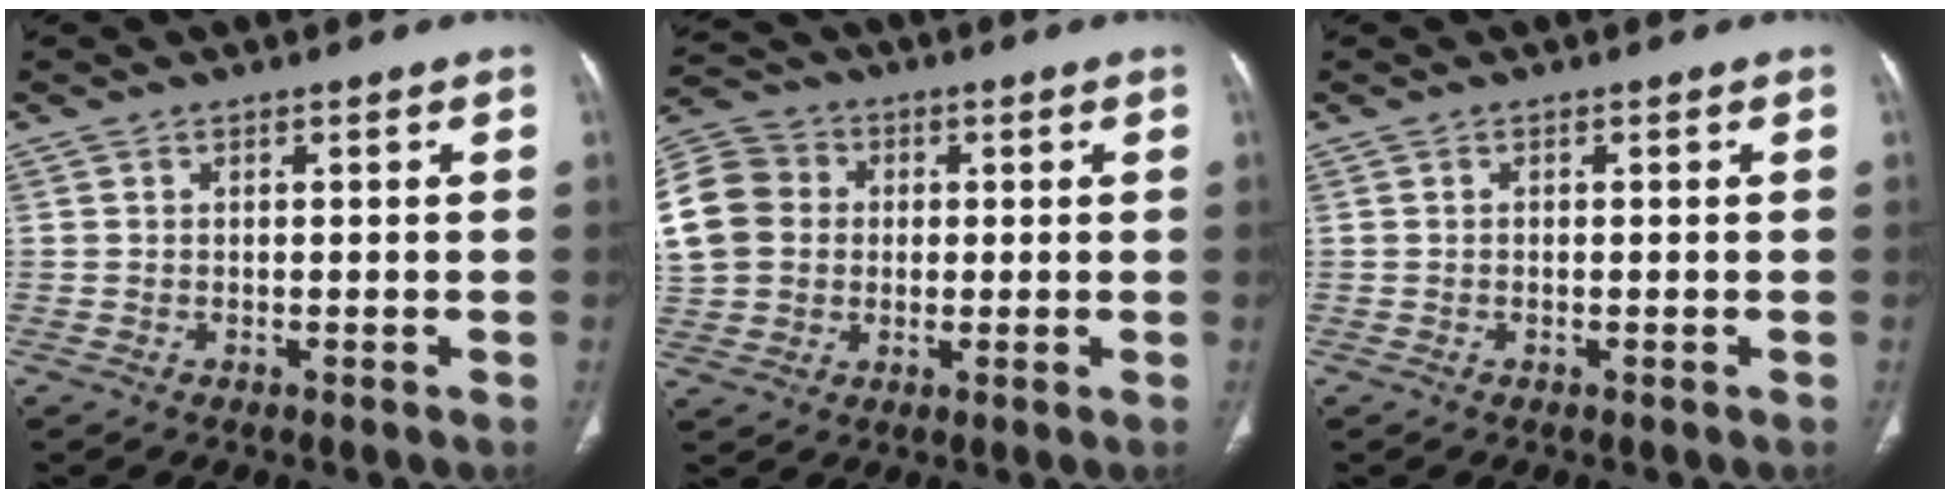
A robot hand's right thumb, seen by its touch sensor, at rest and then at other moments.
{"total": 17.4, "force": [2.0, 14.8, 8.9], "torque": [-0.206, 0.035, 0.041]}
{"total": 0.0}